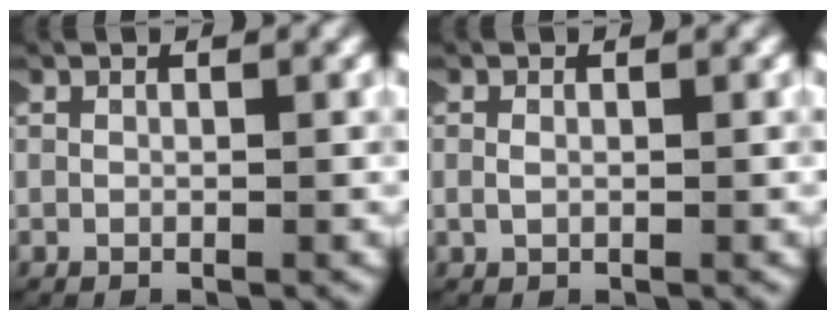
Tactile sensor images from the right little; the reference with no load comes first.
{"total": 0.6, "force": [0.1, 0.4, 0.5], "torque": [-0.015, 0.002, 0.002]}